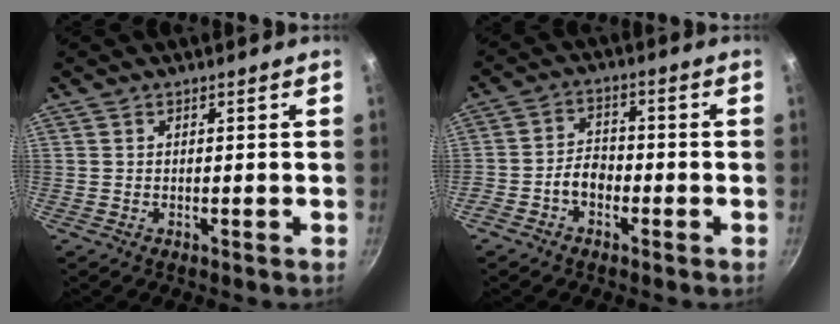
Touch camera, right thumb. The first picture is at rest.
{"total": 4.5, "force": [-2.2, 3.0, 2.4], "torque": [-0.029, 0.031, -0.044]}